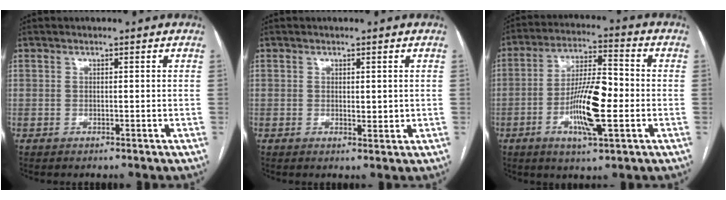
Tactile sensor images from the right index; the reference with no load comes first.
{"total": 1.6, "force": [0.3, 0.9, 1.3], "torque": [-0.016, -0.006, 0.009]}
{"total": 11.9, "force": [-2.8, 2.4, 11.3], "torque": [-0.212, 0.002, -0.049]}